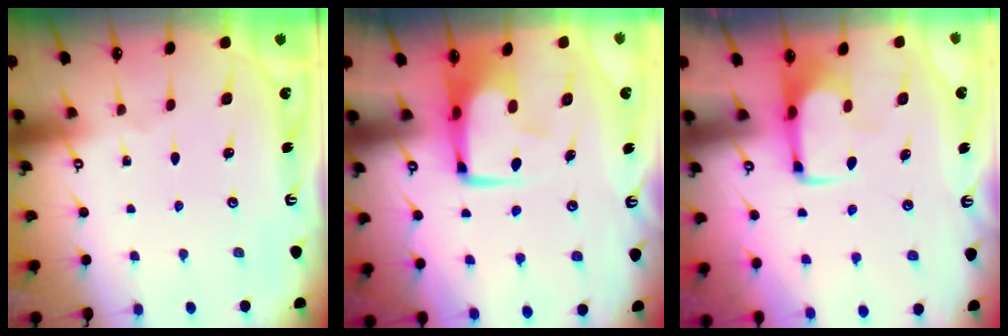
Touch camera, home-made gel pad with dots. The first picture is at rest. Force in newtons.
{"total": 7.0, "press": 6.9, "slide": 1.1}
{"total": 2.0, "press": 2.0, "slide": 0.4}